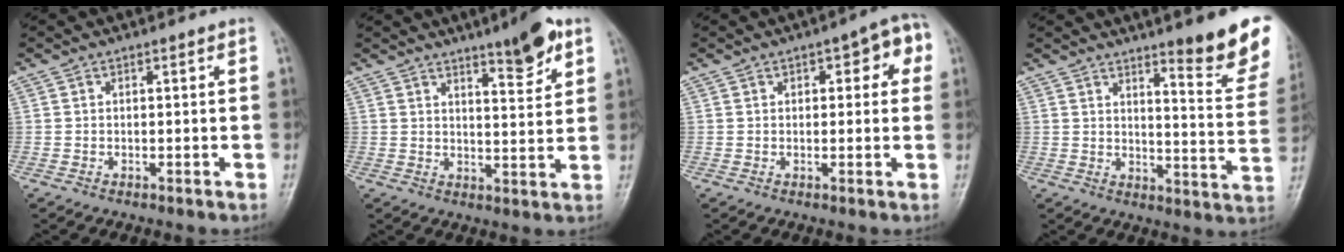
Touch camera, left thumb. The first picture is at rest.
{"total": 7.9, "force": [5.0, 1.9, 5.8], "torque": [-0.072, -0.032, 0.072]}
{"total": 6.7, "force": [2.2, 3.3, 5.4], "torque": [-0.034, 0.011, 0.017]}
{"total": 13.7, "force": [9.7, 2.2, 9.5], "torque": [-0.089, -0.071, 0.126]}